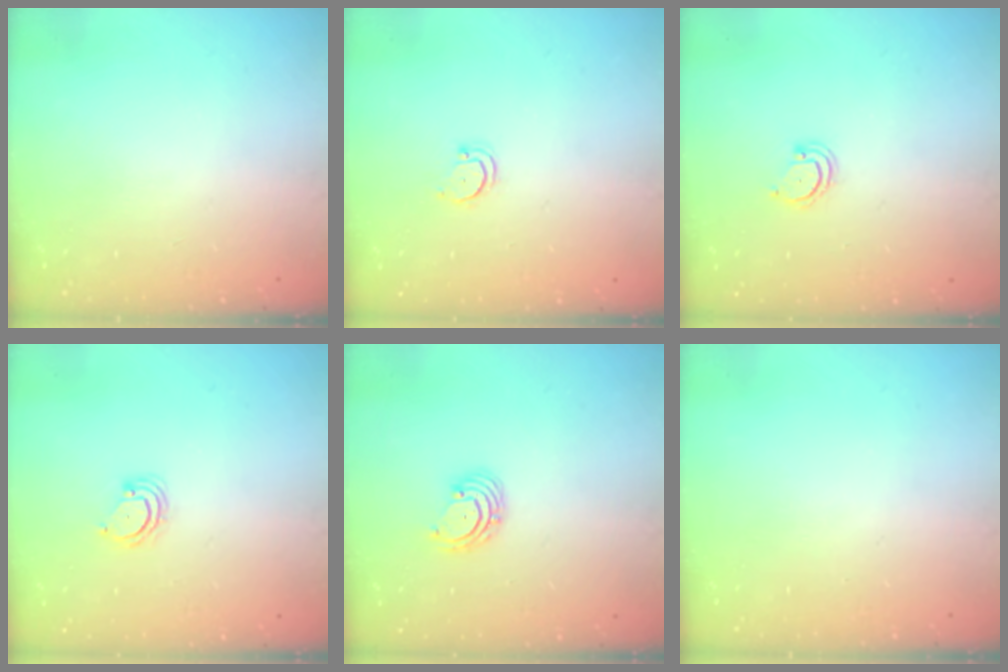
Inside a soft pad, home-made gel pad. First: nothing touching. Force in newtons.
{"total": 3.0, "press": 3.0, "slide": 0.2}
{"total": 2.5, "press": 2.5, "slide": 0.2}
{"total": 2.3, "press": 2.3, "slide": 0.2}
{"total": 3.3, "press": 3.2, "slide": 0.5}
{"total": 0.0}